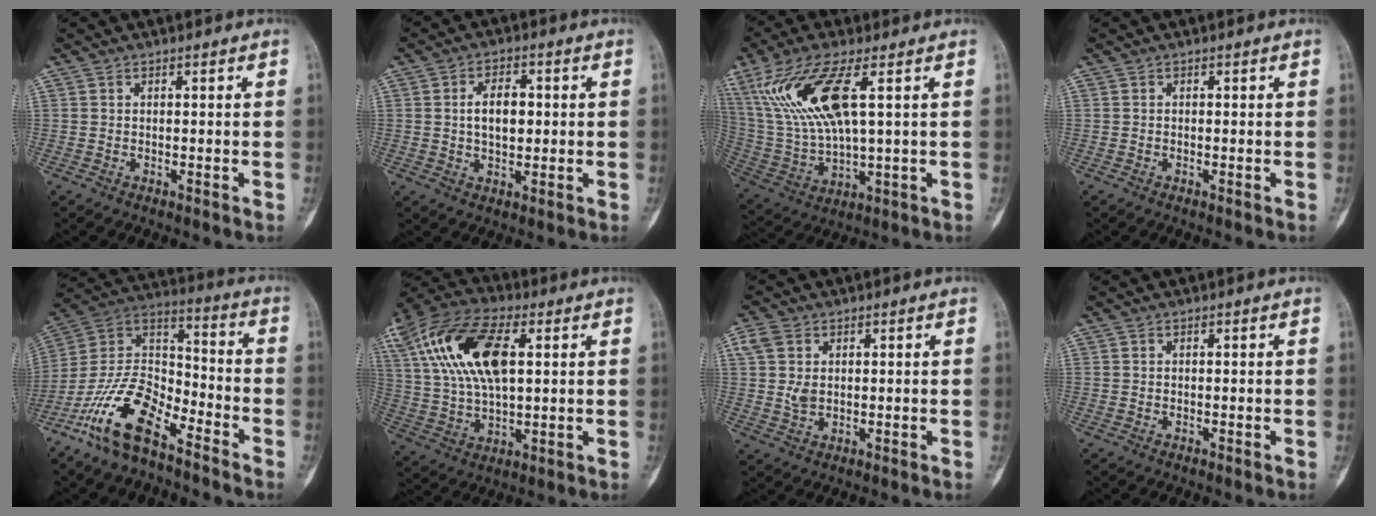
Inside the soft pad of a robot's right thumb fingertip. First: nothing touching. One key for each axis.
{"total": 6.3, "fx": 0.6, "fy": 3.7, "fz": 5.1, "tx": -0.071, "ty": 0.005, "tz": 0.009}
{"total": 16.3, "fx": 6.1, "fy": 4.9, "fz": 14.3, "tx": -0.323, "ty": -0.015, "tz": 0.129}
{"total": 0.0}
{"total": 16.1, "fx": -10.6, "fy": 6.6, "fz": 10.1, "tx": -0.183, "ty": 0.078, "tz": -0.207}
{"total": 20.1, "fx": 5.9, "fy": 9.9, "fz": 16.5, "tx": -0.331, "ty": 0.009, "tz": 0.105}
{"total": 4.8, "fx": 1.1, "fy": 3.5, "fz": 3.2, "tx": -0.060, "ty": 0.000, "tz": 0.024}
{"total": 0.0}